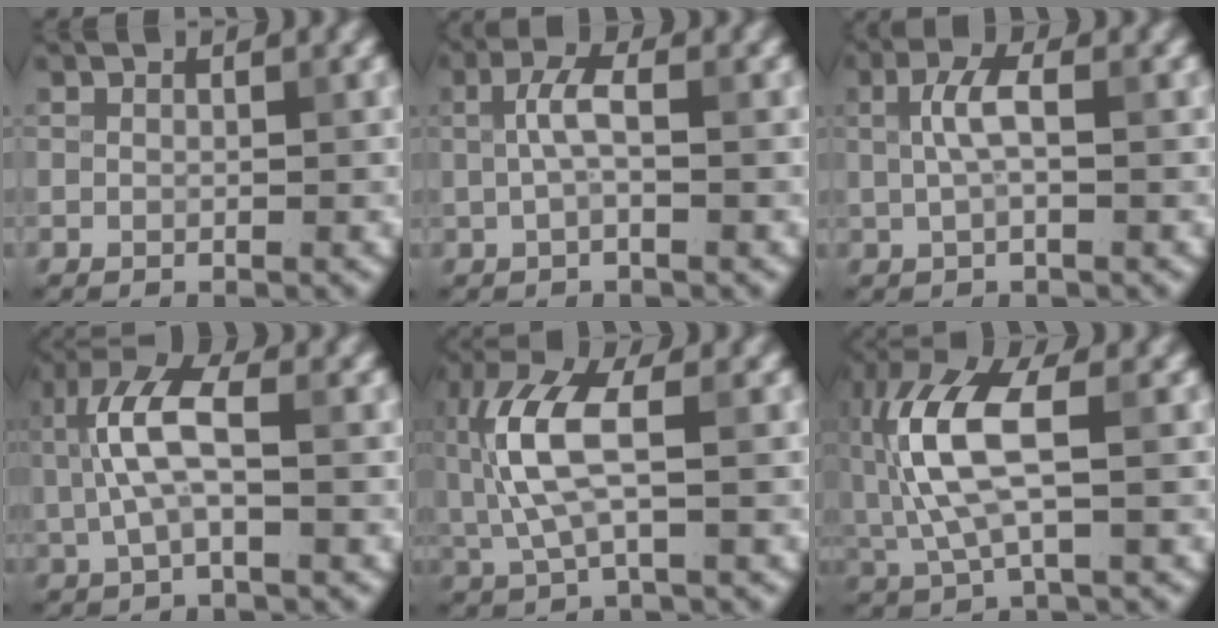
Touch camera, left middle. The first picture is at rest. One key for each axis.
{"total": 2.4, "fx": 0.2, "fy": 0.8, "fz": 2.3, "tx": -0.050, "ty": 0.007, "tz": 0.000}
{"total": 2.7, "fx": 0.3, "fy": 0.8, "fz": 2.5, "tx": -0.053, "ty": 0.007, "tz": 0.004}
{"total": 5.5, "fx": 0.7, "fy": 2.1, "fz": 5.0, "tx": -0.113, "ty": 0.010, "tz": 0.008}
{"total": 6.5, "fx": 0.4, "fy": 2.4, "fz": 6.1, "tx": -0.149, "ty": 0.009, "tz": 0.004}
{"total": 8.2, "fx": 0.5, "fy": 3.1, "fz": 7.6, "tx": -0.180, "ty": 0.016, "tz": 0.004}